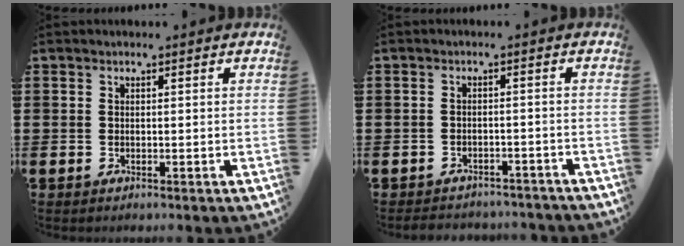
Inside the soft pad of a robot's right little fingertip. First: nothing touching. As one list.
[{"total": 1.8, "force": [-1.8, 0.1, -0.2], "torque": [-0.004, 0.003, -0.040]}]